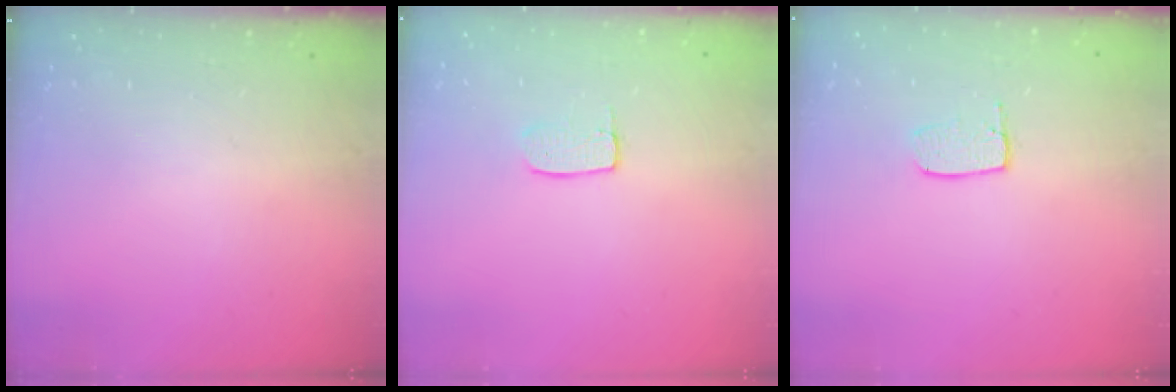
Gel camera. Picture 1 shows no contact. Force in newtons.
{"total": 4.8, "press": 4.8, "slide": 0.3}
{"total": 5.8, "press": 5.8, "slide": 0.4}